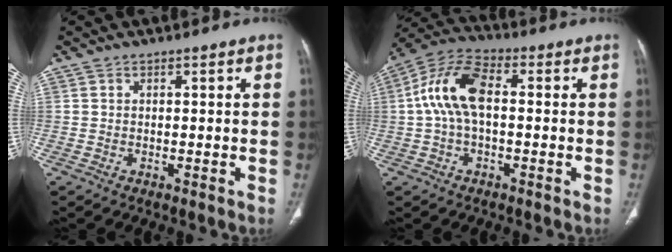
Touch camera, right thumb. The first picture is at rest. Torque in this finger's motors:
{"motor_torque": [1.77, 1.83, 0.35, -0.35, 0.20]}